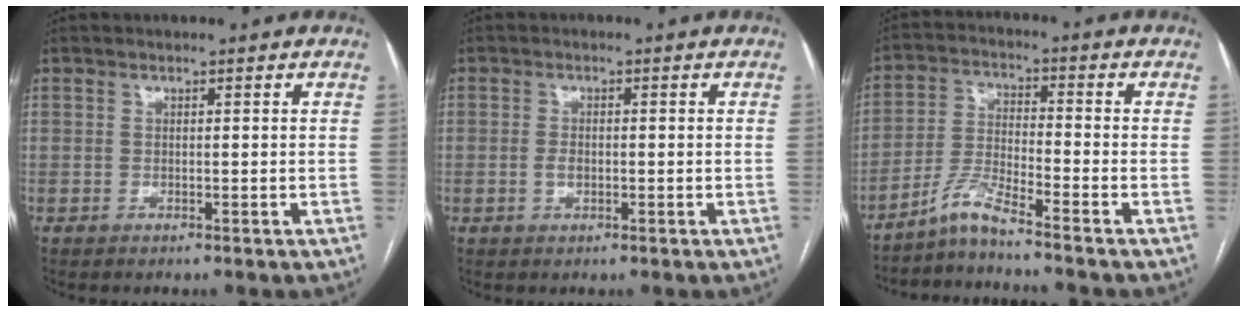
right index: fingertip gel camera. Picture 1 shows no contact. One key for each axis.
{"total": 1.7, "fx": -0.4, "fy": 1.0, "fz": 1.3, "tx": -0.025, "ty": 0.003, "tz": -0.005}
{"total": 5.5, "fx": -4.9, "fy": -0.9, "fz": 2.4, "tx": -0.058, "ty": -0.019, "tz": -0.100}